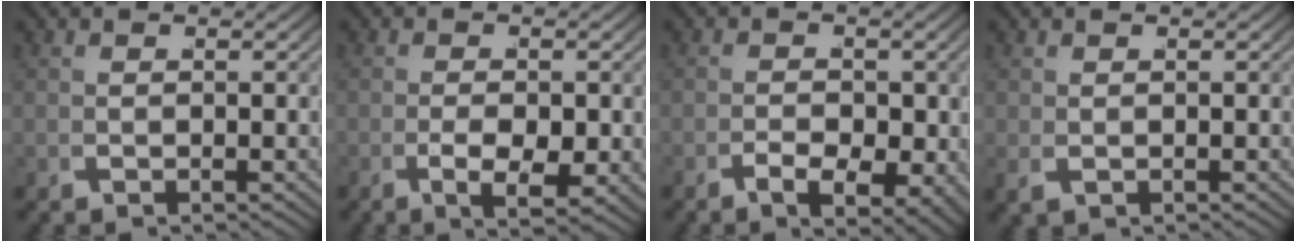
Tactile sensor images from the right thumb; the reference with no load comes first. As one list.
[{"total": 5.2, "force": [-1.2, 2.4, 4.4], "torque": [-0.080, -0.020, -0.011]}, {"total": 4.4, "force": [-1.3, 2.5, 3.4], "torque": [-0.049, -0.014, -0.017]}, {"total": 0.7, "force": [0.2, 0.5, 0.5], "torque": [-0.008, 0.000, 0.008]}]